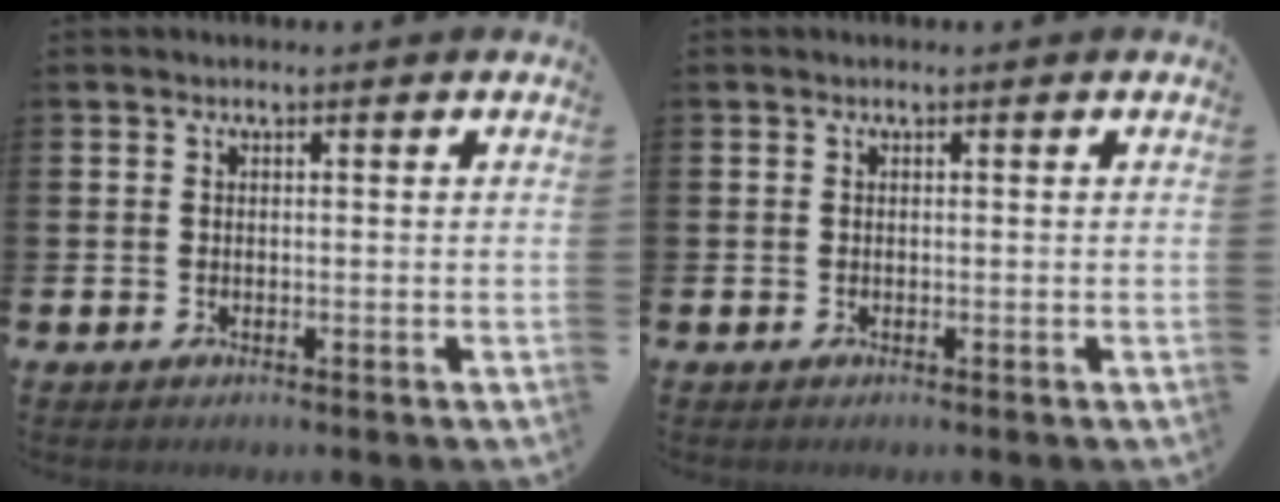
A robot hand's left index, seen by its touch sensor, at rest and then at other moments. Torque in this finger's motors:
{"motor_torque": [-0.03, 0.03, -0.02, 0.00]}